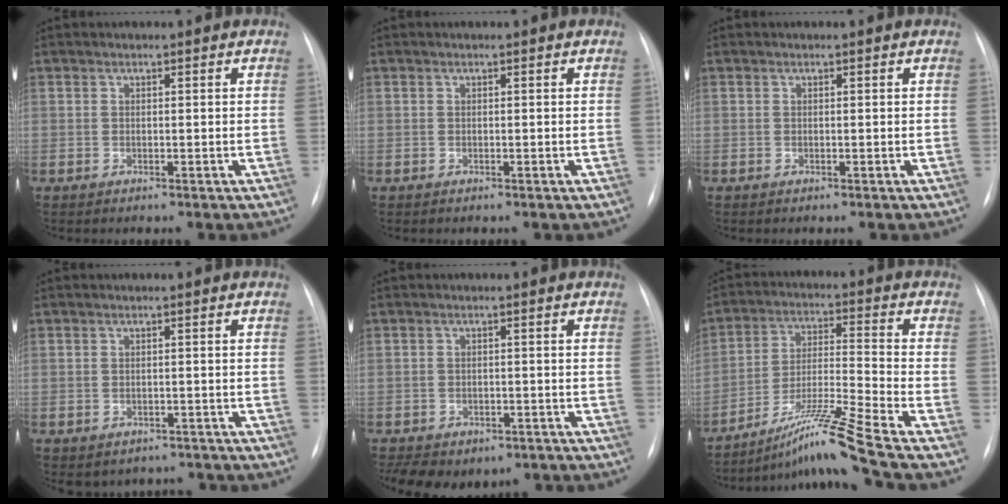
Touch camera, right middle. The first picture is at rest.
{"total": 0.0}
{"total": 0.0}
{"total": 5.0, "force": [-4.2, 2.7, 0.2], "torque": [0.010, 0.017, -0.046]}
{"total": 11.0, "force": [-7.7, 6.5, 4.5], "torque": [-0.088, 0.009, -0.090]}
{"total": 12.4, "force": [-9.5, -3.1, 7.3], "torque": [-0.140, -0.012, -0.166]}